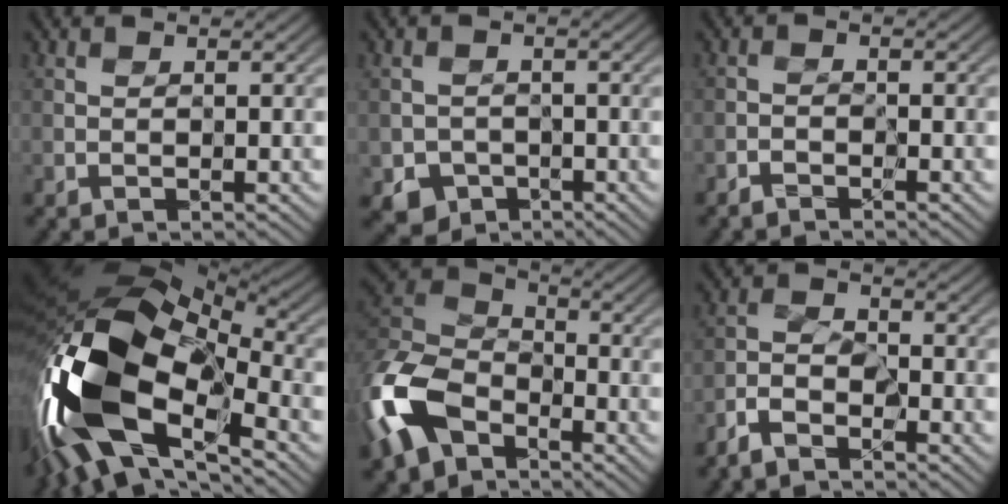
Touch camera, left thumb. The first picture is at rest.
{"total": 3.3, "force": [-1.8, 2.7, 0.7], "torque": [-0.016, -0.007, -0.036]}
{"total": 1.6, "force": [-1.5, 0.2, 0.4], "torque": [-0.009, 0.003, -0.032]}
{"total": 19.1, "force": [-6.2, 9.9, 15.1], "torque": [-0.326, -0.027, -0.104]}
{"total": 13.5, "force": [-6.5, 8.2, 8.6], "torque": [-0.229, -0.010, -0.149]}
{"total": 3.8, "force": [-3.4, 0.8, 1.5], "torque": [-0.033, 0.003, -0.079]}